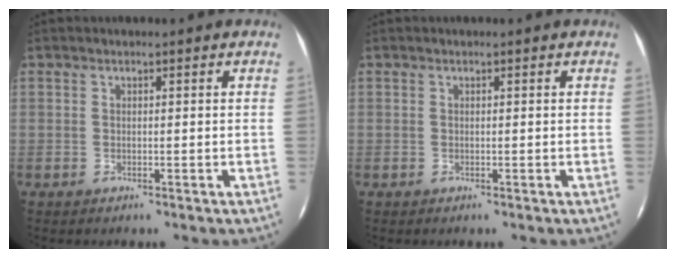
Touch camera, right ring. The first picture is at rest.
{"total": 0.0}